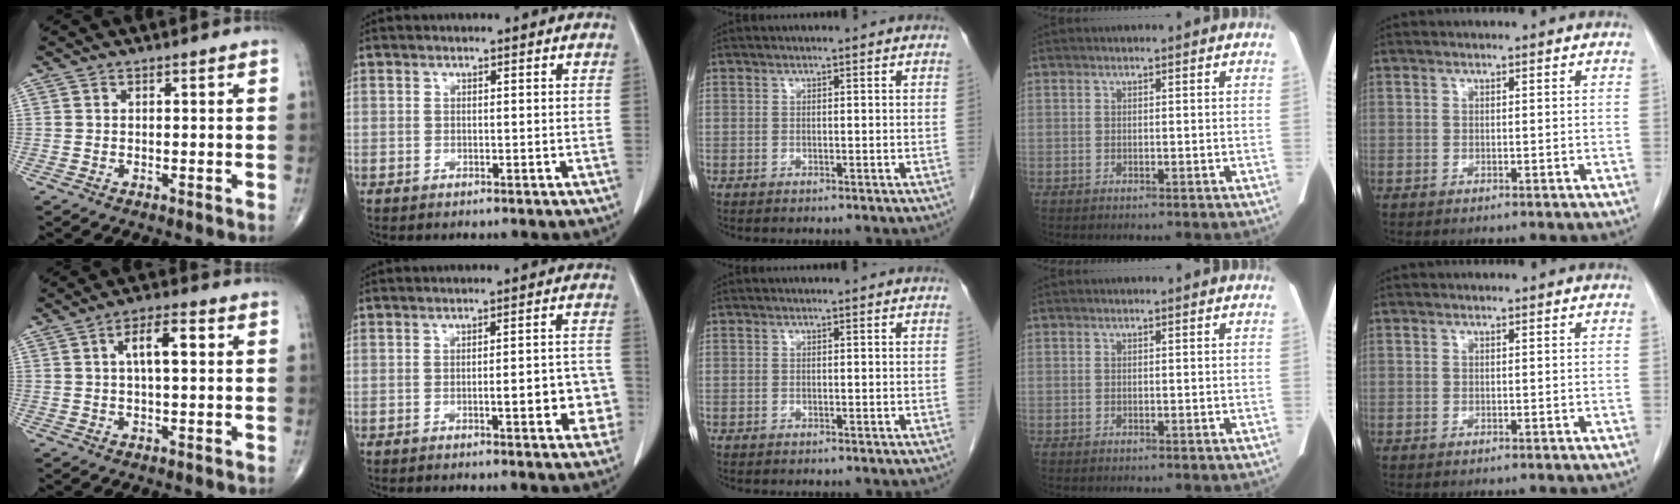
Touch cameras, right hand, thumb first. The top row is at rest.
{"thumb": {"total": 6.9, "force": [1.5, 2.6, 6.2], "torque": [-0.099, 0.011, 0.021]}, "index": {"total": 7.3, "force": [-2.1, 1.8, 6.7], "torque": [-0.074, 0.018, -0.024]}}